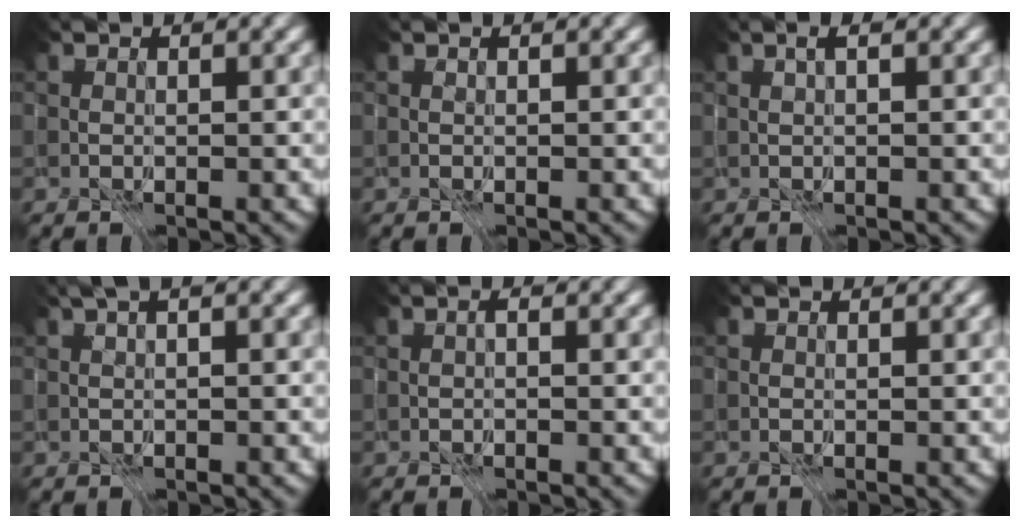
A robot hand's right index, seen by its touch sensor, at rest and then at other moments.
{"total": 0.5, "force": [-0.1, -0.5, -0.2], "torque": [0.004, -0.003, 0.003]}
{"total": 1.3, "force": [-0.7, -1.1, 0.4], "torque": [0.001, -0.012, -0.001]}
{"total": 1.1, "force": [-0.1, -1.0, 0.5], "torque": [0.005, -0.010, 0.007]}
{"total": 1.1, "force": [-1.1, -0.2, 0.2], "torque": [0.022, -0.005, -0.026]}
{"total": 0.0}